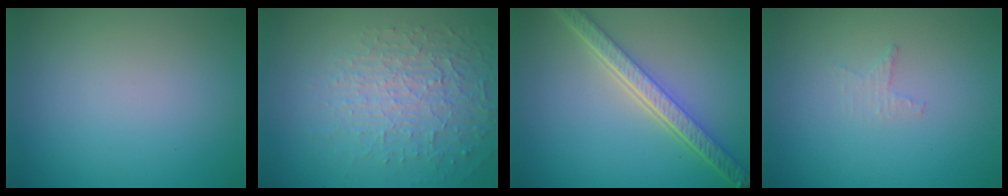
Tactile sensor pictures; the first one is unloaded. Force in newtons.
{"total": 5.3, "press": 3.4, "slide": 4.1}
{"total": 5.7, "press": 4.2, "slide": 3.9}
{"total": 0.9, "press": 0.8, "slide": 0.3}